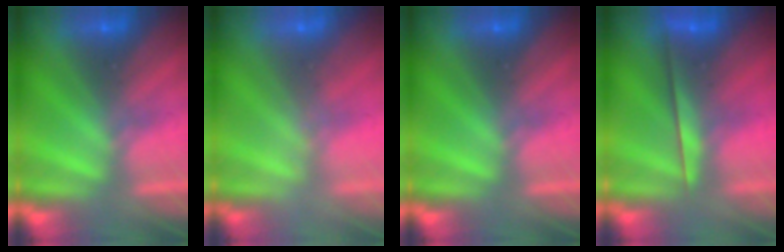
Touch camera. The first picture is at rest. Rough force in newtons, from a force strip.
{"total": 1.6}
{"total": 0.0}
{"total": 2.4}